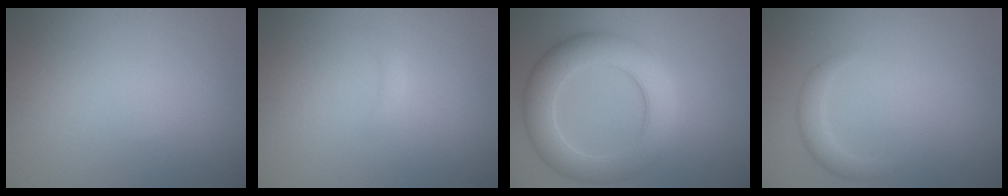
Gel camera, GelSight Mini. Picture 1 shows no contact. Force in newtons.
{"total": 0.8, "press": 0.8, "slide": 0.1}
{"total": 7.7, "press": 7.7, "slide": 0.2}
{"total": 1.8, "press": 1.8, "slide": 0.1}